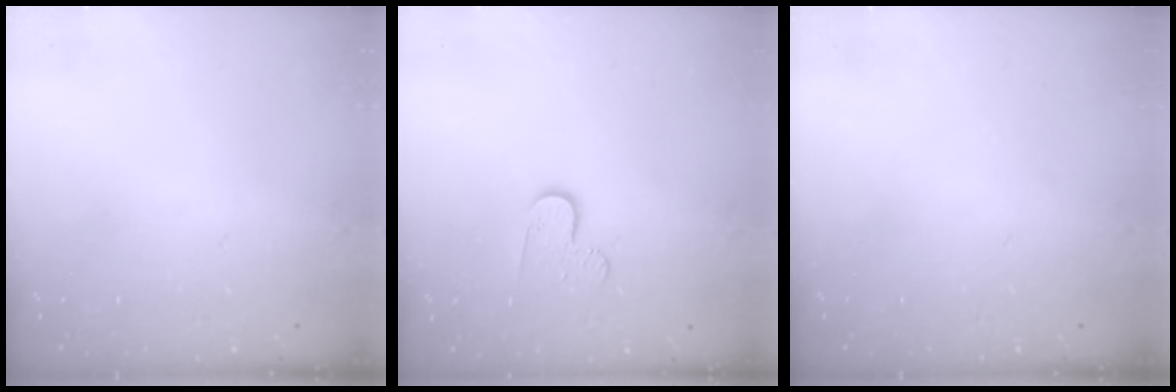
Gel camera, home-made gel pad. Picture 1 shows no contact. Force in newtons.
{"total": 6.0, "press": 6.0, "slide": 0.6}
{"total": 0.0}